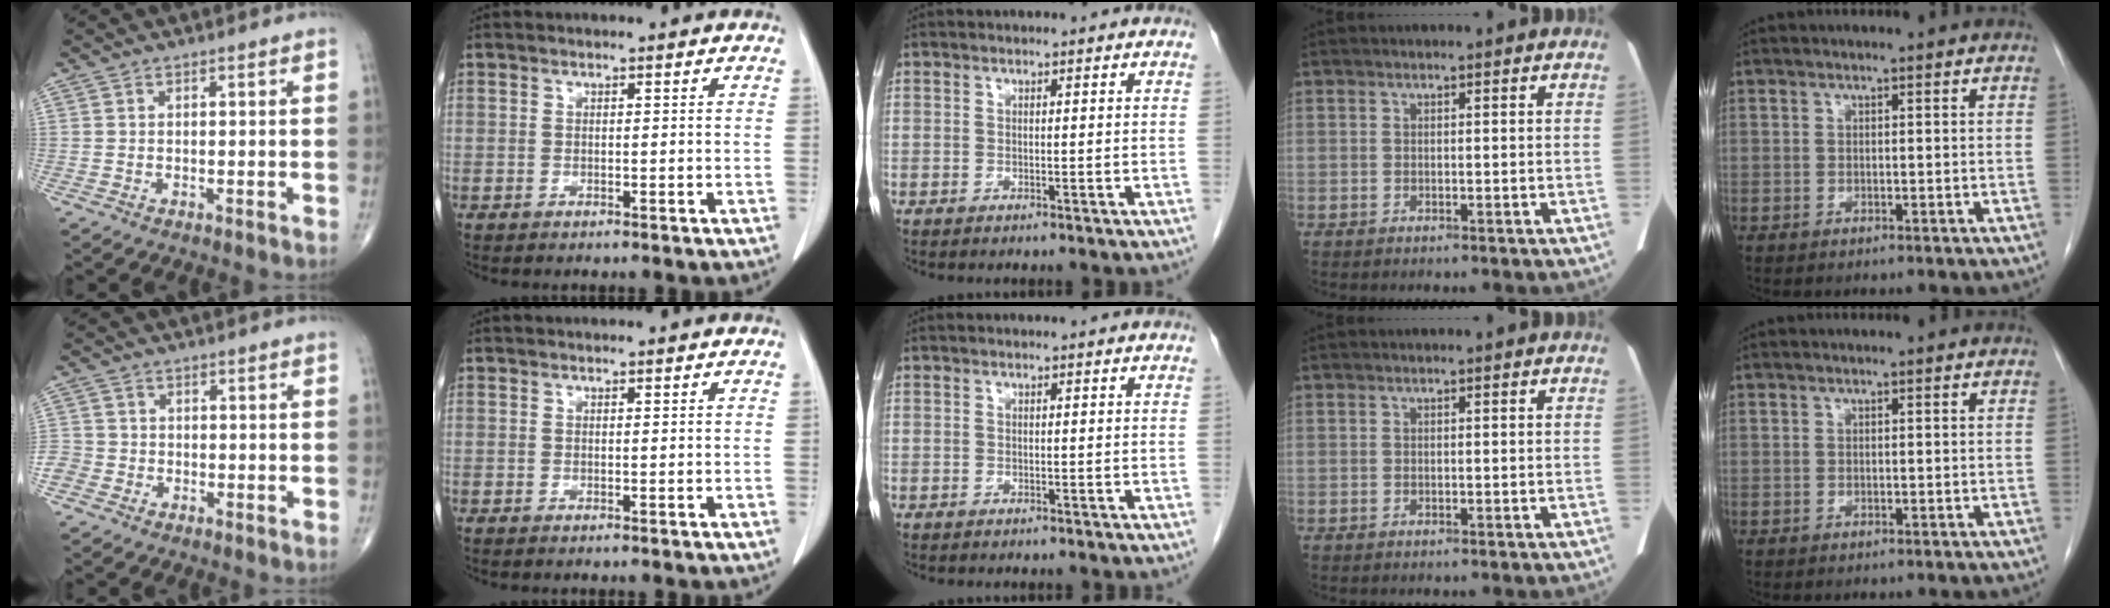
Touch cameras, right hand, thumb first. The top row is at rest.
{"thumb": {"total": 3.6, "force": [-1.5, 3.2, 0.8], "torque": [-0.006, 0.011, -0.034]}}